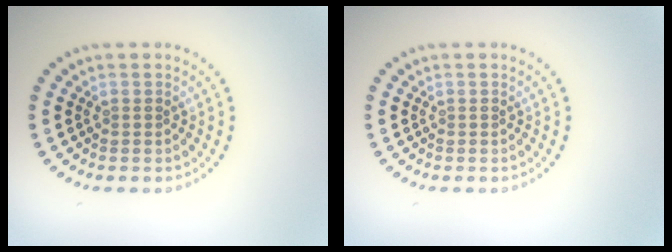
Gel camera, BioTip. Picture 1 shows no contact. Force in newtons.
{"total": 0.0}